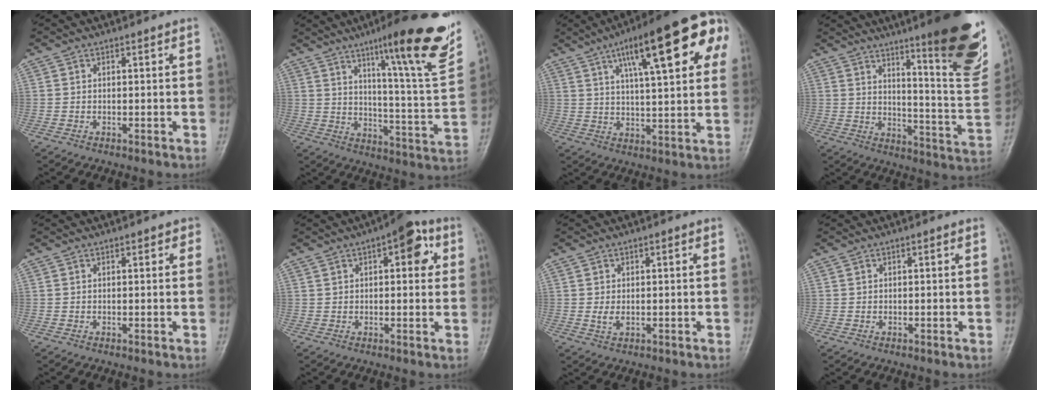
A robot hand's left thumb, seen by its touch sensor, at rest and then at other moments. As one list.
[{"total": 23.0, "force": [13.5, 3.1, 18.3], "torque": [-0.227, -0.059, 0.198]}, {"total": 22.1, "force": [9.1, 5.9, 19.3], "torque": [-0.258, 0.007, 0.126]}, {"total": 23.4, "force": [13.6, 3.8, 18.6], "torque": [-0.223, -0.076, 0.193]}, {"total": 1.6, "force": [0.5, 0.9, 1.2], "torque": [-0.006, 0.002, 0.004]}, {"total": 7.5, "force": [2.7, 3.6, 5.9], "torque": [-0.047, 0.007, 0.027]}, {"total": 2.1, "force": [-0.2, 1.4, 1.6], "torque": [-0.032, 0.002, -0.002]}, {"total": 0.0}]